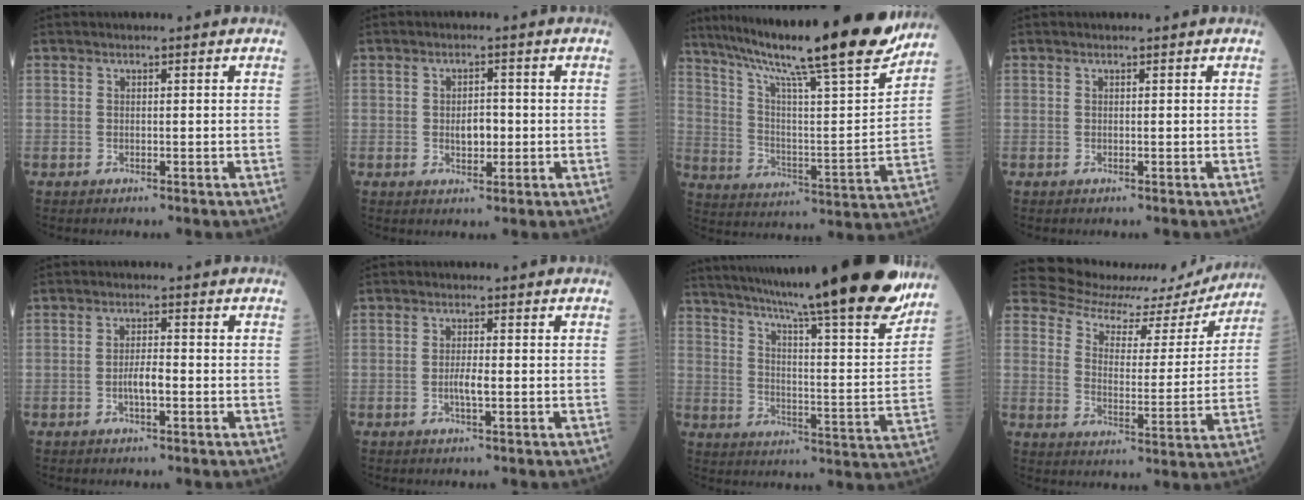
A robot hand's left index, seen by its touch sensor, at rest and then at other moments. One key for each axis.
{"total": 3.2, "fx": -0.5, "fy": 1.7, "fz": 2.6, "tx": -0.043, "ty": -0.001, "tz": -0.006}
{"total": 26.9, "fx": 21.8, "fy": 1.0, "fz": 15.7, "tx": -0.266, "ty": -0.038, "tz": 0.321}
{"total": 0.0}
{"total": 2.8, "fx": -1.0, "fy": 0.6, "fz": 2.6, "tx": -0.049, "ty": 0.000, "tz": -0.020}
{"total": 2.2, "fx": -0.6, "fy": 0.2, "fz": 2.1, "tx": -0.042, "ty": -0.003, "tz": -0.012}
{"total": 29.1, "fx": 24.5, "fy": 1.5, "fz": 15.6, "tx": -0.250, "ty": -0.062, "tz": 0.330}
{"total": 16.2, "fx": 15.9, "fy": 2.9, "fz": 1.3, "tx": -0.024, "ty": -0.037, "tz": 0.208}